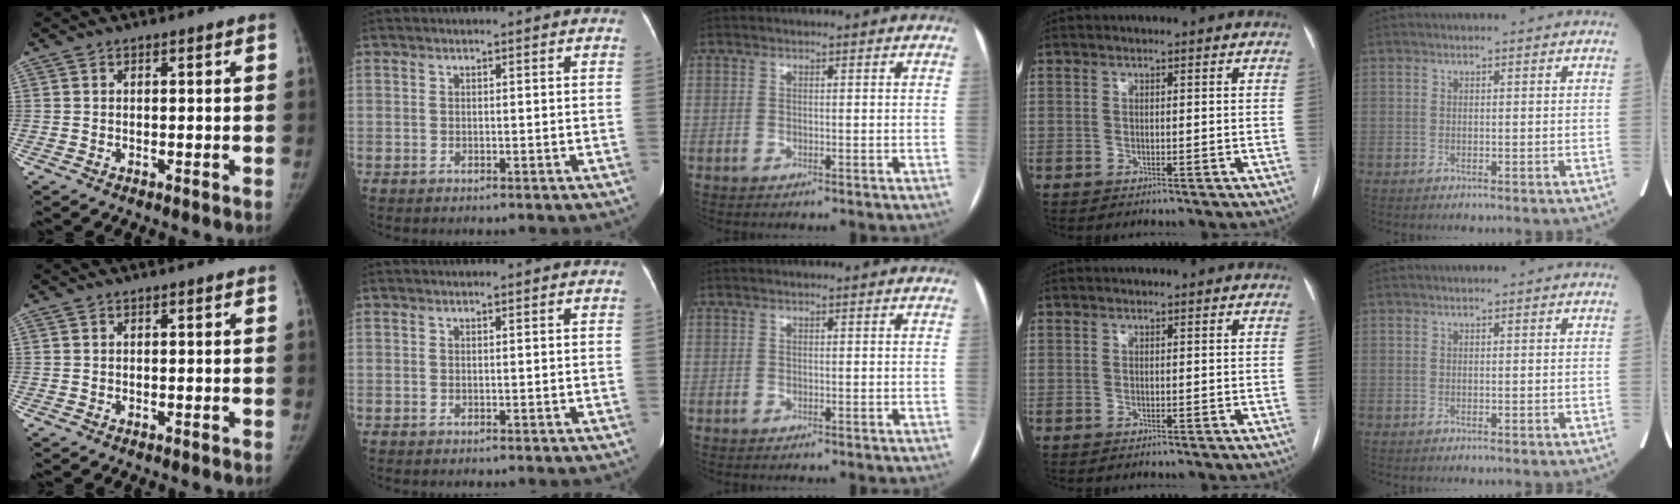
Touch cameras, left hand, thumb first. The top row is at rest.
{}